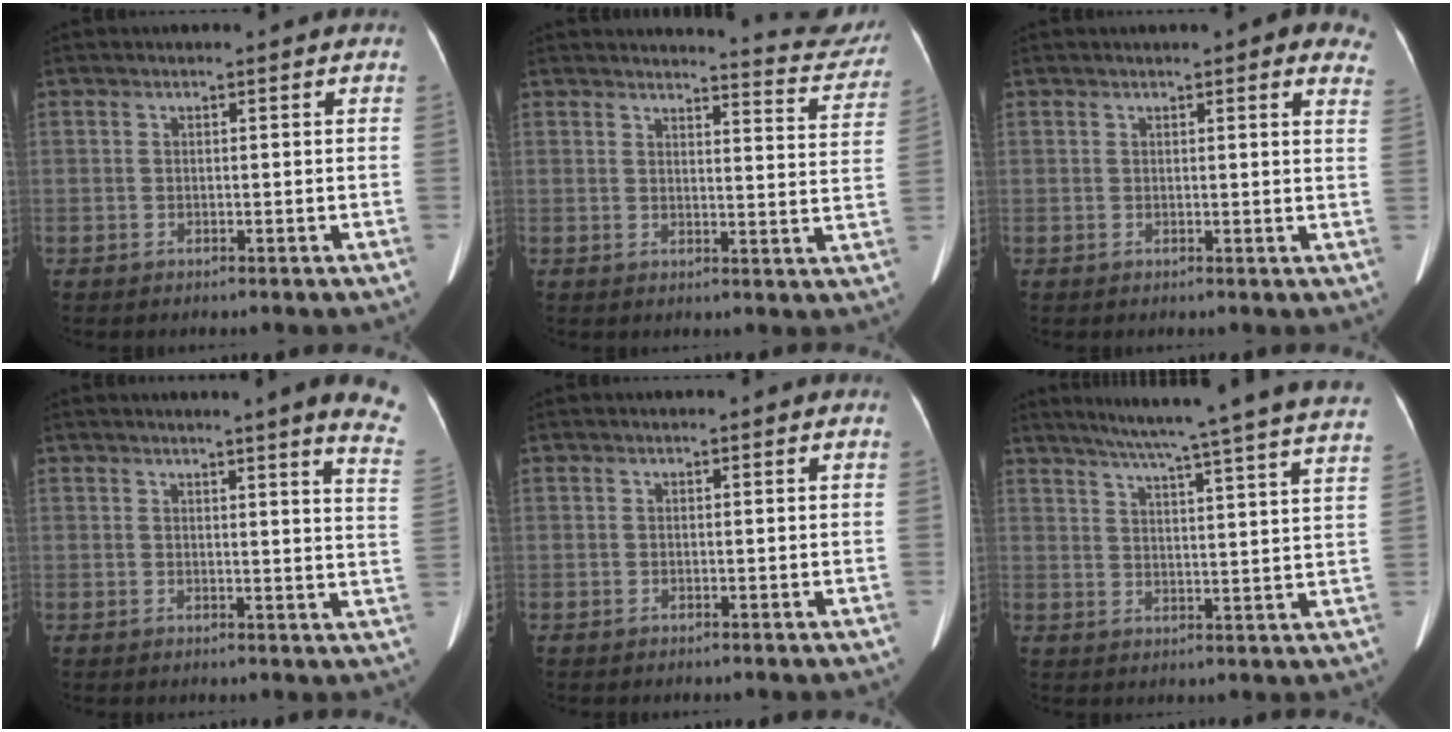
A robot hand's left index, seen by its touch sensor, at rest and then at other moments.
{"total": 10.6, "force": [10.5, 0.6, 0.8], "torque": [0.004, -0.065, 0.098]}
{"total": 7.6, "force": [5.7, 1.5, 4.8], "torque": [-0.041, 0.005, 0.045]}
{"total": 10.4, "force": [8.5, -0.6, 5.9], "torque": [-0.055, -0.052, 0.067]}
{"total": 0.0}
{"total": 25.8, "force": [22.8, -1.6, 11.9], "torque": [-0.185, -0.046, 0.280]}